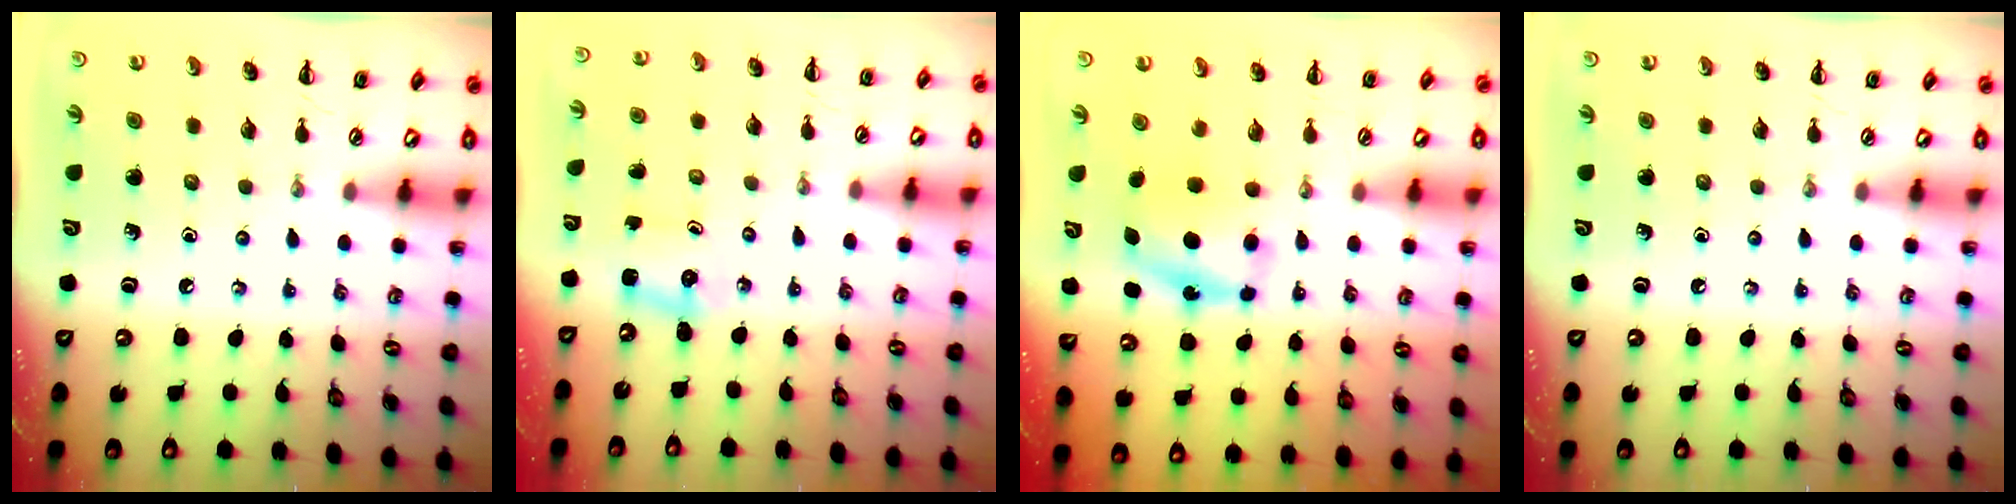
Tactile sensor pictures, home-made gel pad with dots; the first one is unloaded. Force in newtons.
{"total": 2.4, "press": 2.4, "slide": 0.6}
{"total": 5.2, "press": 5.2, "slide": 0.8}
{"total": 0.0}